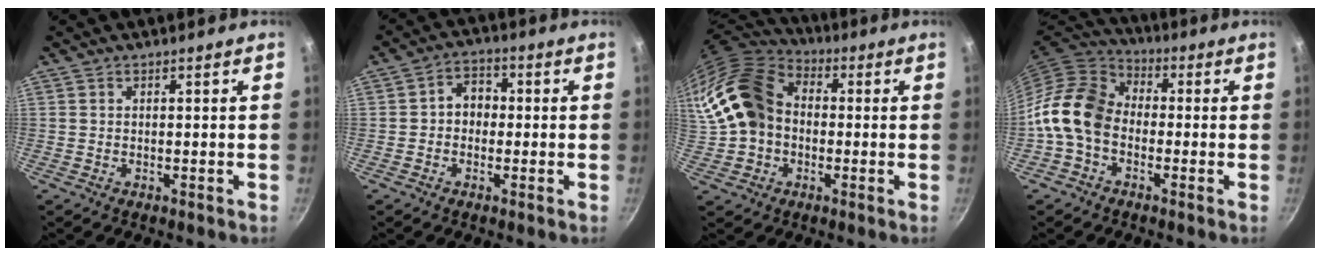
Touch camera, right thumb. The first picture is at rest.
{"total": 5.0, "force": [-0.3, 4.1, 2.9], "torque": [-0.013, 0.015, -0.015]}
{"total": 18.0, "force": [0.3, 13.9, 11.5], "torque": [-0.216, 0.039, -0.001]}
{"total": 12.1, "force": [-2.3, 9.0, 7.8], "torque": [-0.121, 0.035, -0.069]}